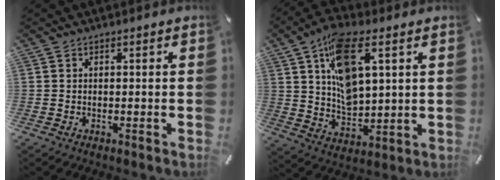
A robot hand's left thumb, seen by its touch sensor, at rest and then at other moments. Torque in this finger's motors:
{"motor_torque": [2.57, 2.44, 1.32, -1.45, 0.43]}